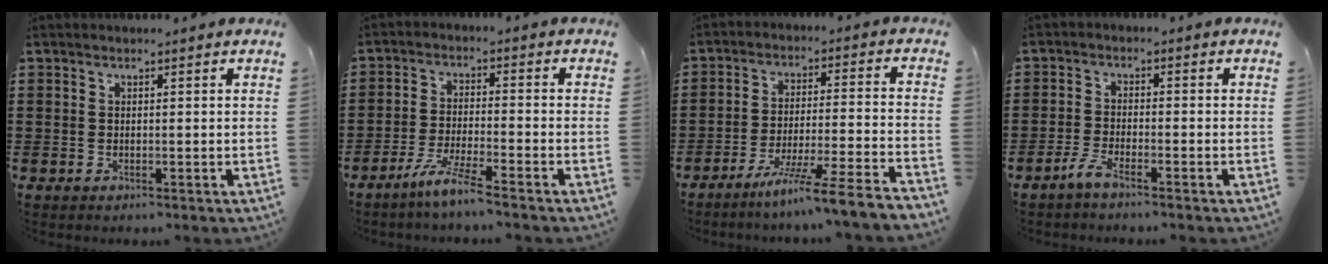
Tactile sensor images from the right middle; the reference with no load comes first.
{"total": 5.5, "force": [-4.6, -0.3, 3.1], "torque": [-0.069, -0.014, -0.088]}
{"total": 8.3, "force": [-7.1, -1.3, 4.1], "torque": [-0.065, -0.011, -0.137]}
{"total": 3.1, "force": [-2.4, 0.3, 2.0], "torque": [-0.053, -0.006, -0.051]}